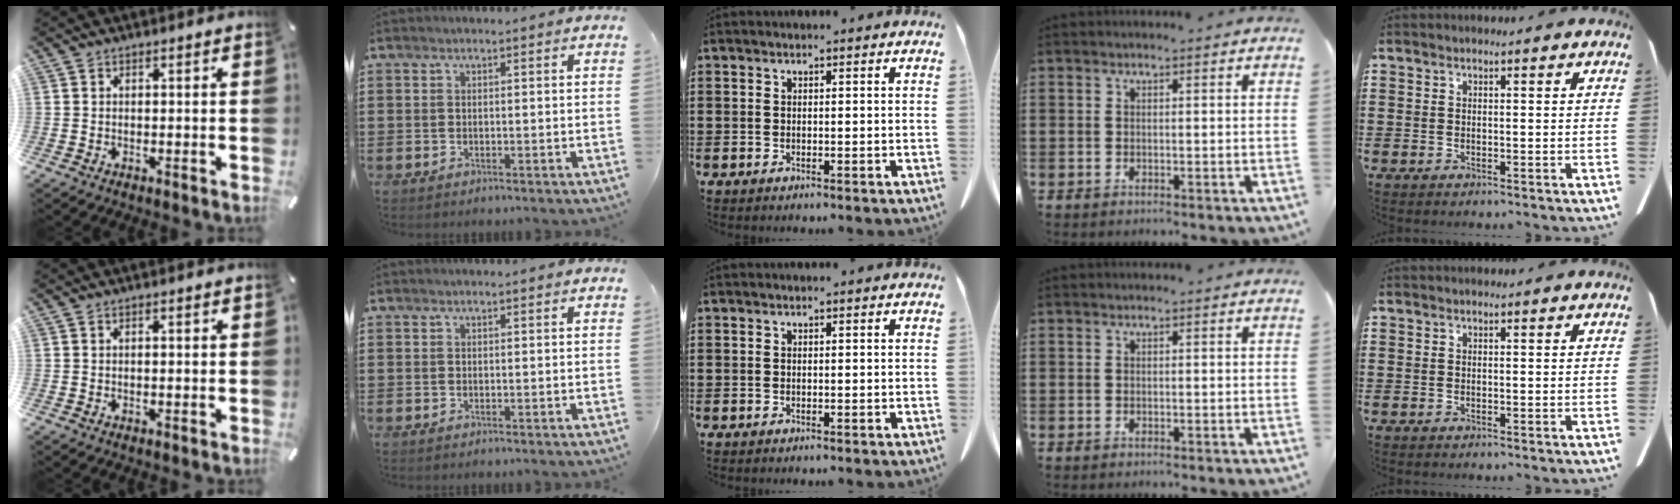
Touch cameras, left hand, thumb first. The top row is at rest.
{"thumb": {"total": 0.6, "force": [0.2, 0.2, 0.6], "torque": [-0.011, 0.002, 0.003]}}